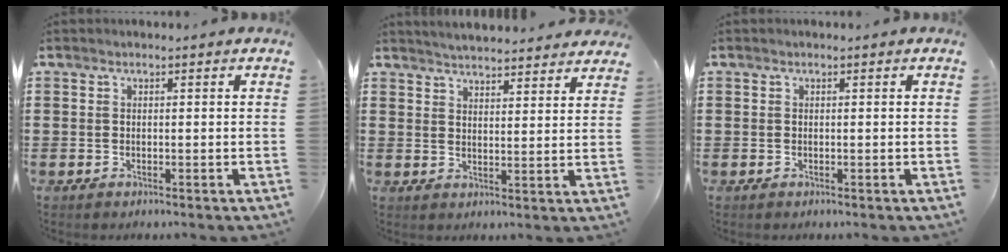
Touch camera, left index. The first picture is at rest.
{"total": 3.7, "force": [3.7, -0.2, 0.1], "torque": [-0.014, -0.019, 0.067]}
{"total": 0.0}